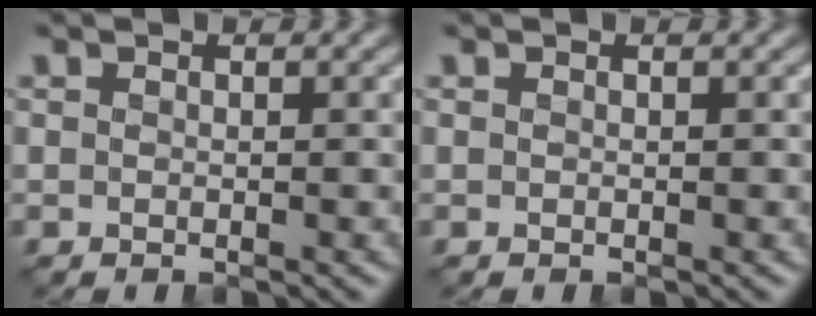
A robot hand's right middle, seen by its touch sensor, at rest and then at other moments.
{"total": 0.0}